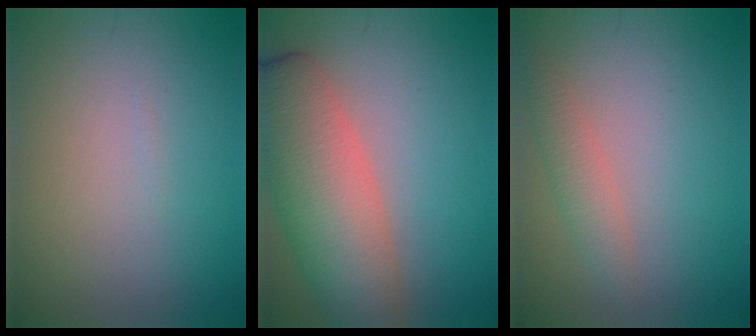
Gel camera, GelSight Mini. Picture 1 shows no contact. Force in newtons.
{"total": 9.1, "press": 9.1, "slide": 0.4}
{"total": 2.0, "press": 2.0, "slide": 0.1}